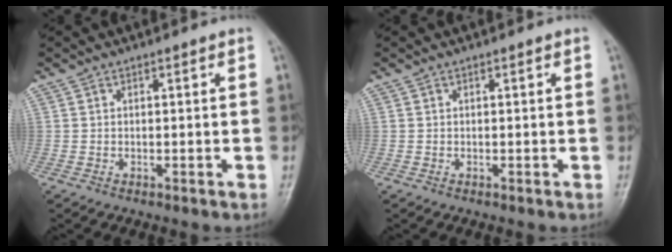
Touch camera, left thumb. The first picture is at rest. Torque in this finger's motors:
{"motor_torque": [-0.01, 0.01, -0.01, -0.01, 0.00]}